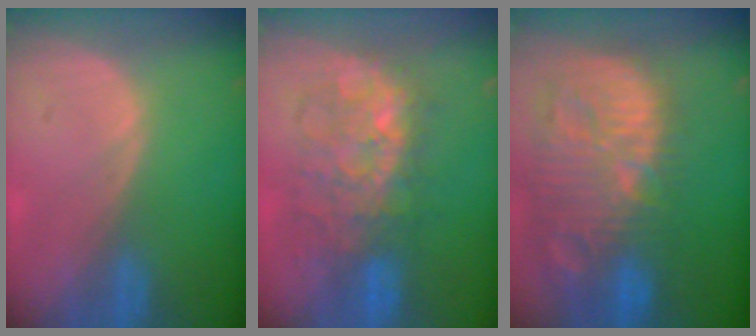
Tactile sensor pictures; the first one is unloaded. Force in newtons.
{"total": 9.0, "press": 9.0, "slide": 0.9}
{"total": 14.5, "press": 12.5, "slide": 7.3}